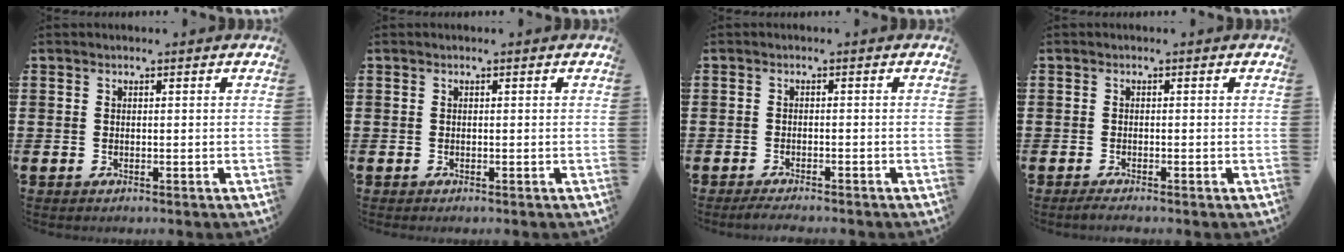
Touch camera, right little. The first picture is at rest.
{"total": 0.0}
{"total": 1.3, "force": [-1.2, 0.1, 0.6], "torque": [-0.011, 0.000, -0.024]}
{"total": 0.9, "force": [-0.7, 0.0, 0.6], "torque": [-0.009, -0.002, -0.014]}